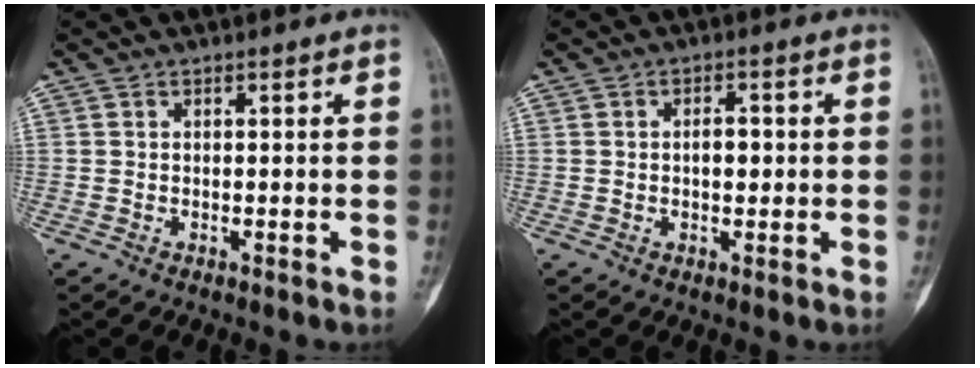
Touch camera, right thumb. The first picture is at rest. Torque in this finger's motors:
{"motor_torque": [0.66, 0.50, 0.09, -0.17, 0.04]}